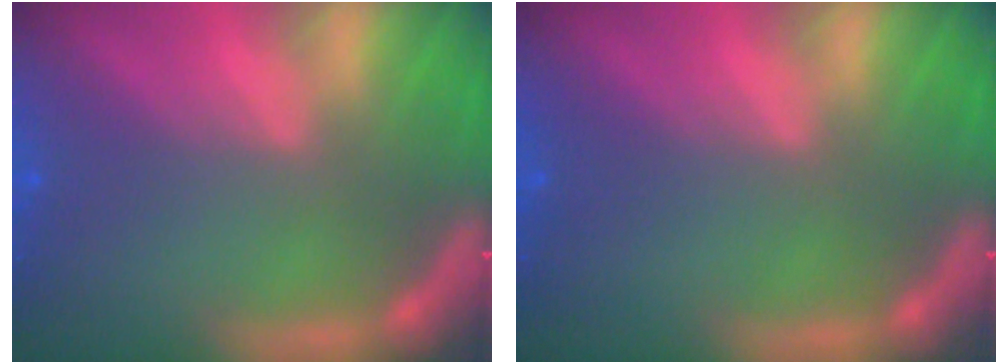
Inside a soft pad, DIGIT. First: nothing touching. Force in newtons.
{"total": 0.0}